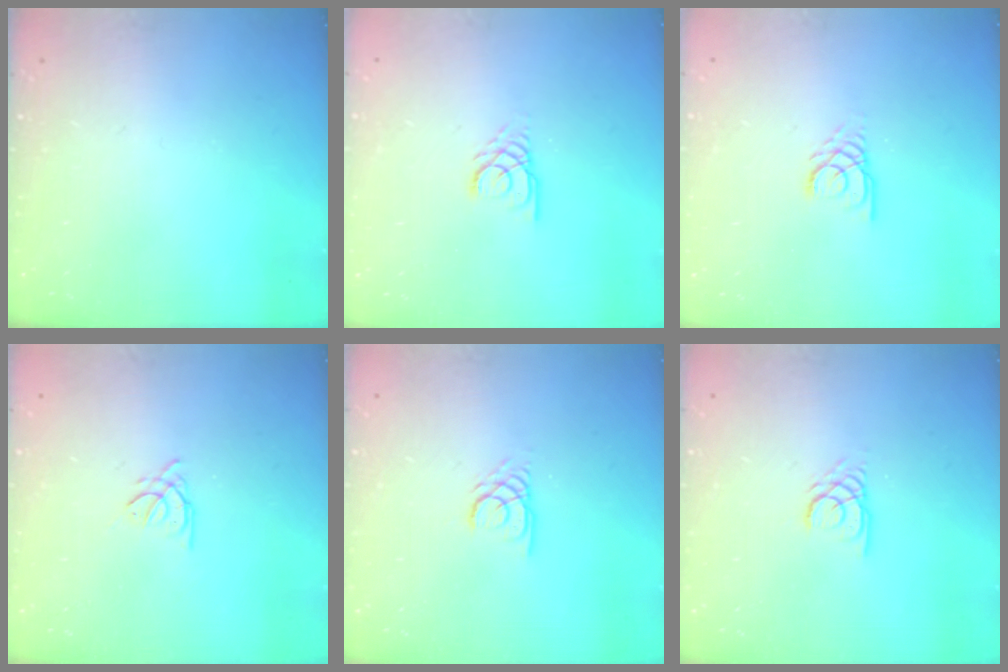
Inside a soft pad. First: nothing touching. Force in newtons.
{"total": 2.9, "press": 2.9, "slide": 0.3}
{"total": 2.9, "press": 2.9, "slide": 0.3}
{"total": 1.9, "press": 1.8, "slide": 0.5}
{"total": 2.4, "press": 2.4, "slide": 0.2}
{"total": 2.4, "press": 2.4, "slide": 0.2}